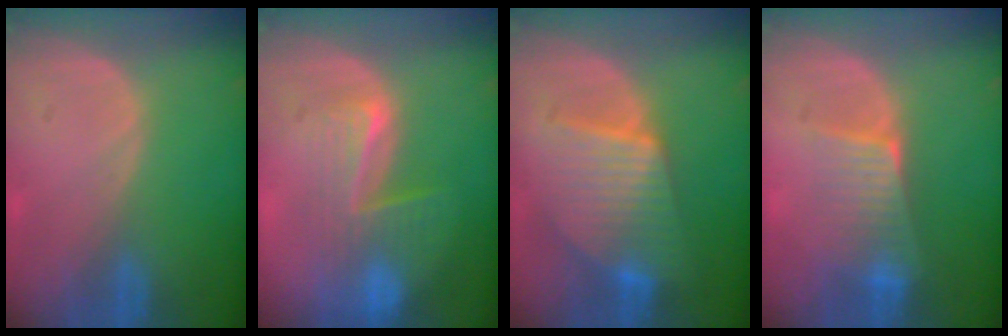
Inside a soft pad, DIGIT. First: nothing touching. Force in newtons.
{"total": 7.8, "press": 7.2, "slide": 3.1}
{"total": 8.9, "press": 8.9, "slide": 0.5}
{"total": 6.4, "press": 5.7, "slide": 2.8}